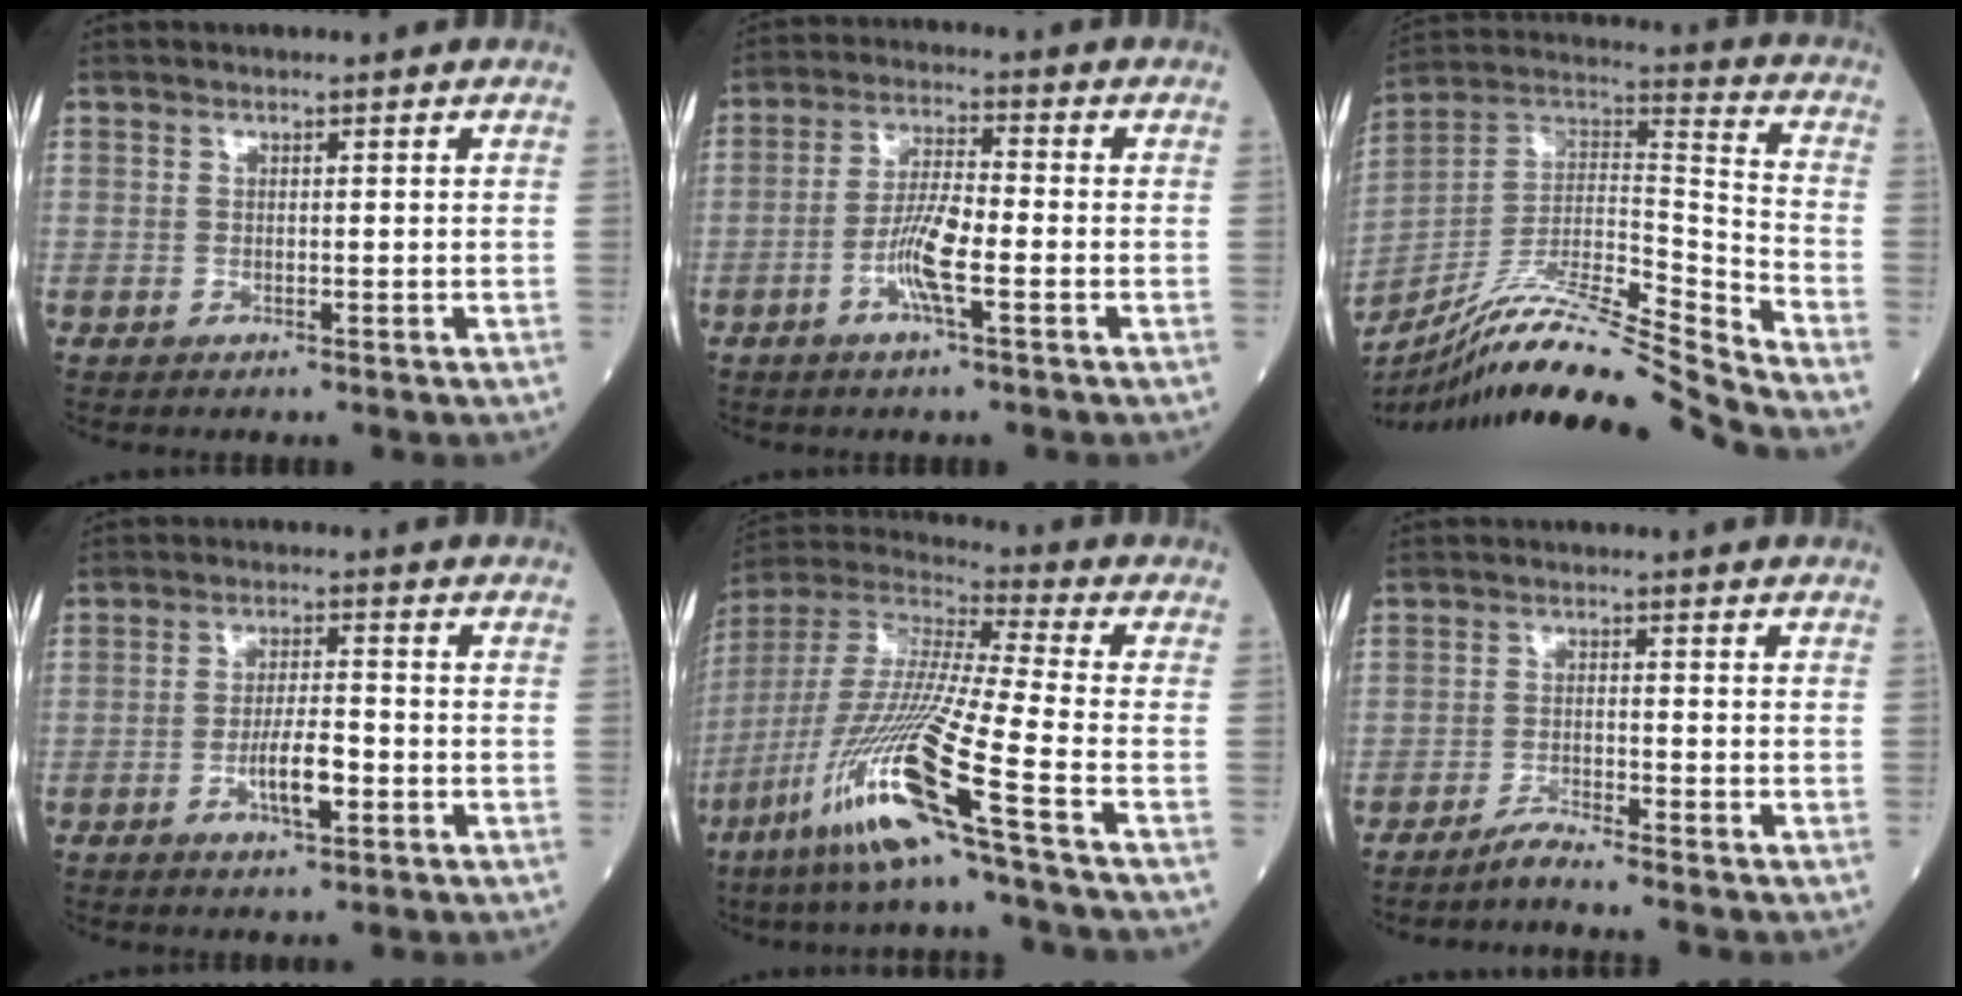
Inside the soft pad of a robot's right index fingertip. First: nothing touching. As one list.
[{"total": 7.0, "force": [-2.6, 0.7, 6.5], "torque": [-0.127, -0.001, -0.053]}, {"total": 21.0, "force": [-18.7, -1.6, 9.5], "torque": [-0.194, 0.003, -0.330]}, {"total": 5.6, "force": [-2.1, 1.2, 5.0], "torque": [-0.093, 0.000, -0.036]}, {"total": 20.4, "force": [-10.1, -1.0, 17.7], "torque": [-0.399, -0.054, -0.205]}, {"total": 2.8, "force": [-2.6, -0.8, 0.7], "torque": [-0.017, -0.012, -0.051]}]